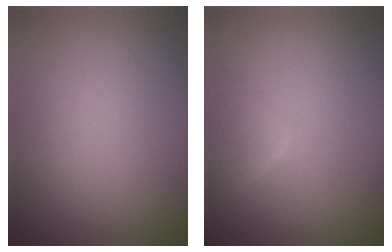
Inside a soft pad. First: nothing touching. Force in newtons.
{"total": 2.6, "press": 2.6, "slide": 0.2}